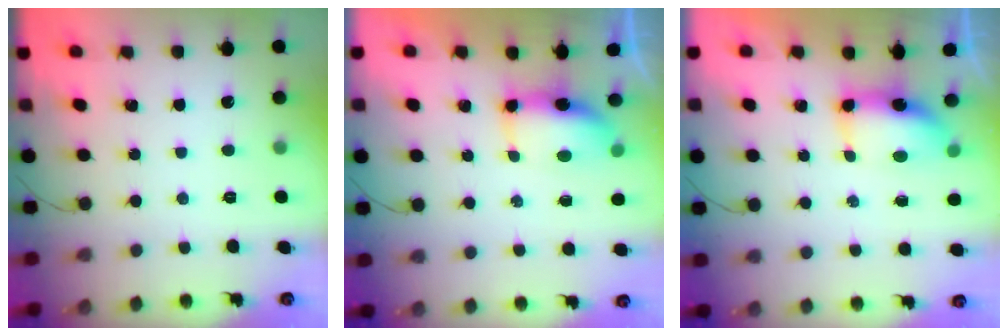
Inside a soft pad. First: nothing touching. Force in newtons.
{"total": 6.9, "press": 6.8, "slide": 1.2}
{"total": 7.3, "press": 7.3, "slide": 0.7}